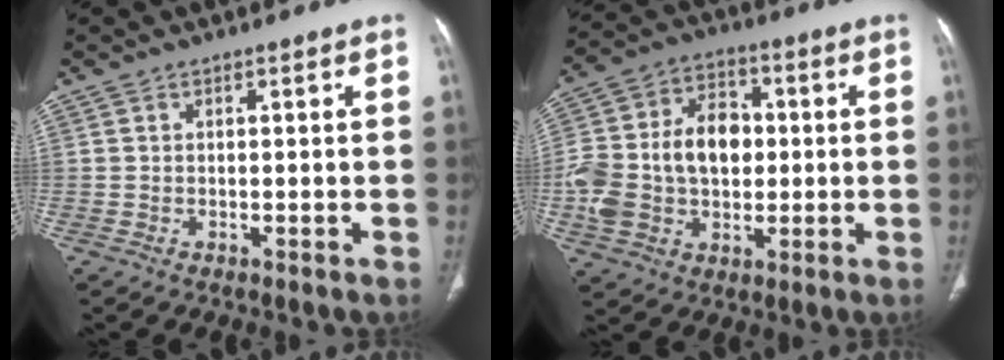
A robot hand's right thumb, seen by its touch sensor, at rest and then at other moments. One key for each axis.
{"total": 18.0, "fx": -0.3, "fy": 12.7, "fz": 12.7, "tx": -0.238, "ty": 0.027, "tz": -0.002}